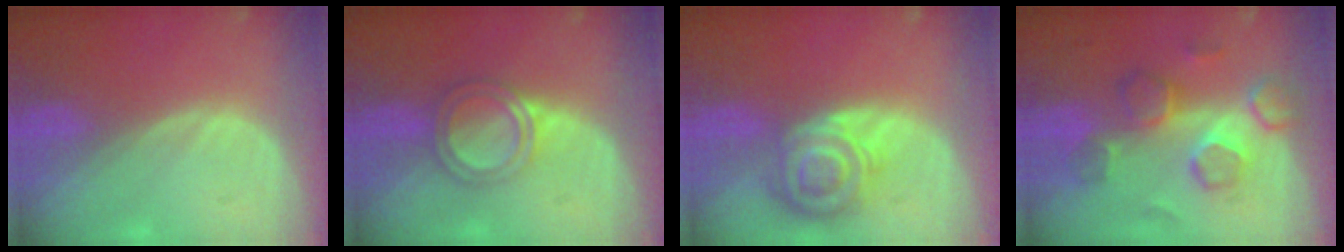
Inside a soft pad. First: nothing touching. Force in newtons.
{"total": 5.1, "press": 4.7, "slide": 2.1}
{"total": 8.3, "press": 7.2, "slide": 4.1}
{"total": 8.4, "press": 8.2, "slide": 1.9}